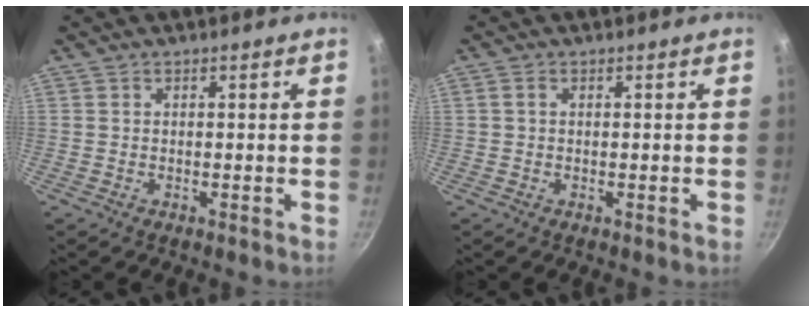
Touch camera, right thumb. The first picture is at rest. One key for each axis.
{"total": 0.9, "fx": 0.2, "fy": 0.6, "fz": 0.7, "tx": -0.013, "ty": 0.004, "tz": 0.003}